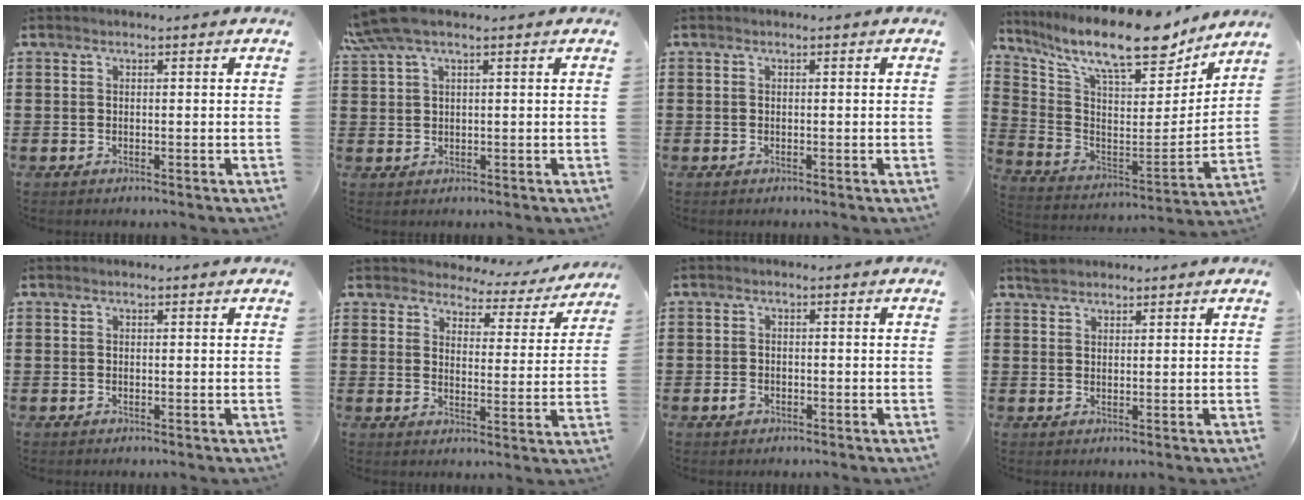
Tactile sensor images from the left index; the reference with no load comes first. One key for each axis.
{"total": 3.7, "fx": 1.2, "fy": 0.6, "fz": 3.4, "tx": -0.081, "ty": -0.004, "tz": 0.017}
{"total": 0.0}
{"total": 13.9, "fx": 11.5, "fy": 2.5, "fz": 7.4, "tx": -0.161, "ty": -0.080, "tz": 0.194}
{"total": 0.0}
{"total": 3.5, "fx": 3.4, "fy": 1.0, "fz": 0.0, "tx": -0.025, "ty": -0.024, "tz": 0.054}
{"total": 1.4, "fx": -0.6, "fy": 1.0, "fz": 0.7, "tx": -0.024, "ty": -0.003, "tz": -0.015}
{"total": 2.1, "fx": 2.0, "fy": 0.6, "fz": 0.3, "tx": -0.011, "ty": 0.003, "tz": 0.040}